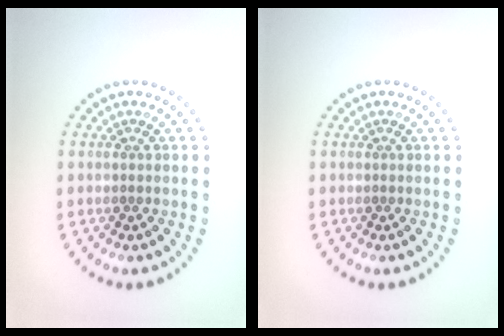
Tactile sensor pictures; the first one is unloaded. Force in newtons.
{"total": 0.0}